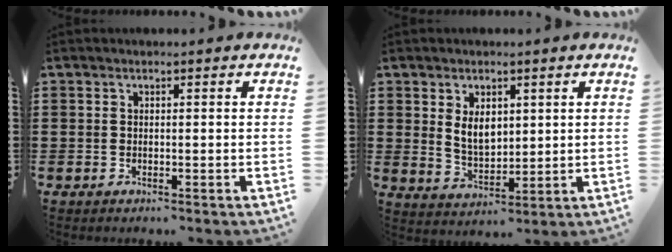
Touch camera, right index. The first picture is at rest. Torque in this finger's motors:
{"motor_torque": [0.58, 0.00, 0.60, 0.10]}